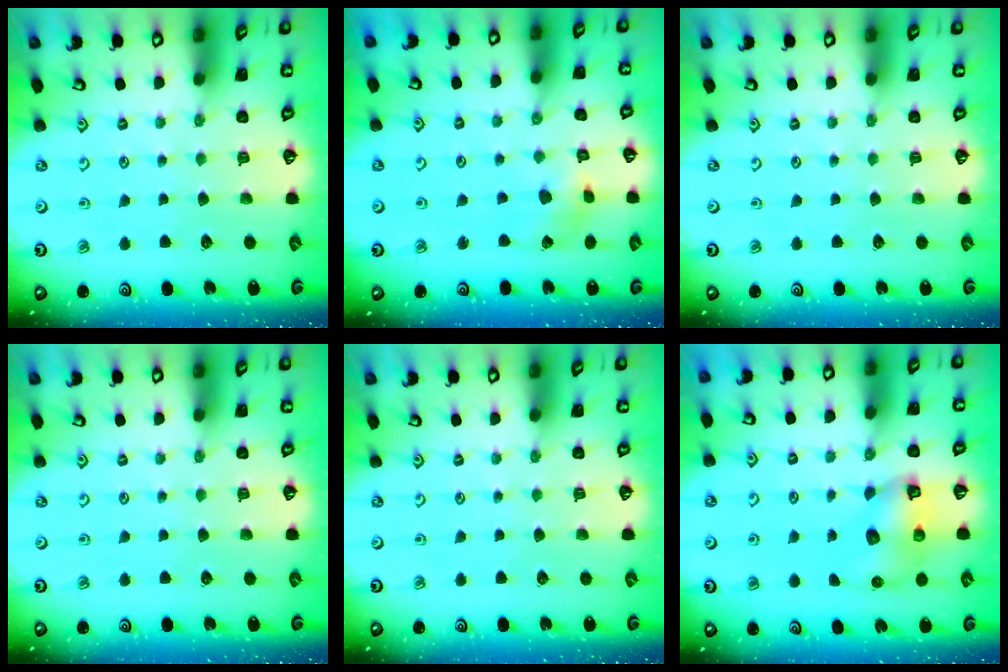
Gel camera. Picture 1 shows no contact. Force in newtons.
{"total": 5.6, "press": 5.5, "slide": 0.7}
{"total": 0.0}
{"total": 0.0}
{"total": 0.0}
{"total": 8.1, "press": 8.1, "slide": 0.6}